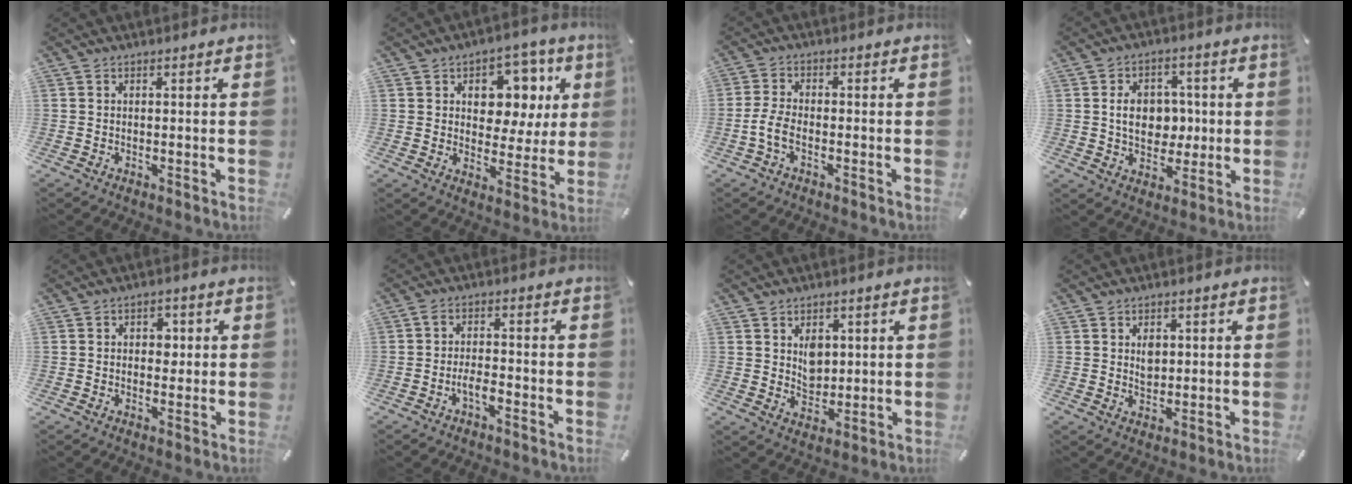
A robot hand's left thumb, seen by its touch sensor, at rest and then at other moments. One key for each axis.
{"total": 10.5, "fx": 3.6, "fy": 8.4, "fz": 5.2, "tx": -0.059, "ty": -0.028, "tz": 0.060}
{"total": 4.9, "fx": -1.9, "fy": 2.3, "fz": 3.9, "tx": -0.092, "ty": 0.000, "tz": -0.039}
{"total": 9.3, "fx": 0.5, "fy": 7.2, "fz": 5.8, "tx": -0.094, "ty": 0.006, "tz": 0.007}
{"total": 3.6, "fx": 0.3, "fy": 2.7, "fz": 2.3, "tx": -0.015, "ty": -0.004, "tz": -0.006}
{"total": 3.5, "fx": -1.8, "fy": 1.2, "fz": 2.8, "tx": -0.055, "ty": 0.007, "tz": -0.034}
{"total": 5.3, "fx": 2.3, "fy": 4.2, "fz": 2.3, "tx": -0.024, "ty": -0.012, "tz": 0.038}
{"total": 3.3, "fx": 1.1, "fy": 2.5, "fz": 1.8, "tx": -0.015, "ty": -0.006, "tz": 0.014}